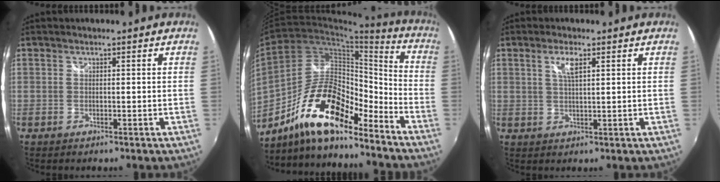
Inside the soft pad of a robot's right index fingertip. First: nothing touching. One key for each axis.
{"total": 18.4, "fx": -13.2, "fy": 5.5, "fz": 11.5, "tx": -0.207, "ty": 0.009, "tz": -0.239}
{"total": 3.5, "fx": 1.6, "fy": 0.9, "fz": 3.0, "tx": -0.055, "ty": 0.002, "tz": 0.029}